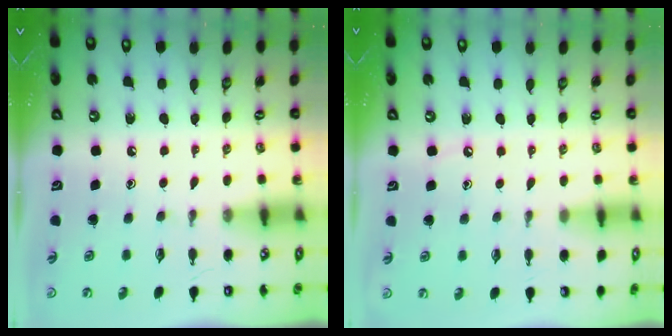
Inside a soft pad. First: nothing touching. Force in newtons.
{"total": 2.7, "press": 2.7, "slide": 0.3}